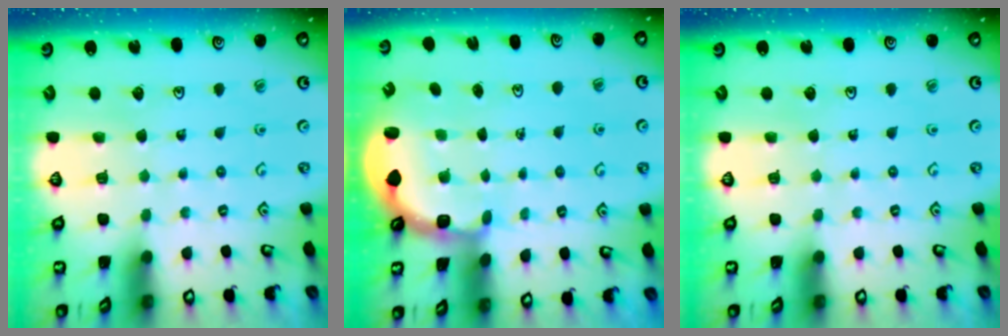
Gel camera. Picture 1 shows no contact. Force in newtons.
{"total": 2.9, "press": 2.0, "slide": 2.1}
{"total": 0.0}